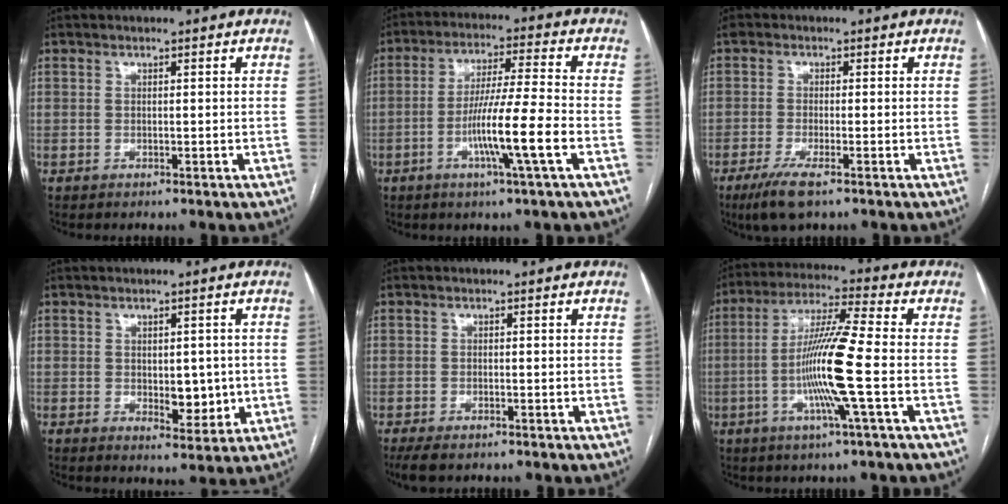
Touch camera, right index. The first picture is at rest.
{"total": 10.7, "force": [-3.6, -1.0, 10.0], "torque": [-0.184, -0.007, -0.067]}
{"total": 5.1, "force": [-3.0, 1.0, 4.0], "torque": [-0.089, -0.013, -0.055]}
{"total": 5.2, "force": [-0.3, 2.7, 4.4], "torque": [-0.057, -0.005, 0.006]}
{"total": 3.6, "force": [-2.8, 1.3, 2.0], "torque": [-0.038, -0.008, -0.043]}
{"total": 12.5, "force": [-2.6, -1.1, 12.2], "torque": [-0.232, -0.005, -0.058]}